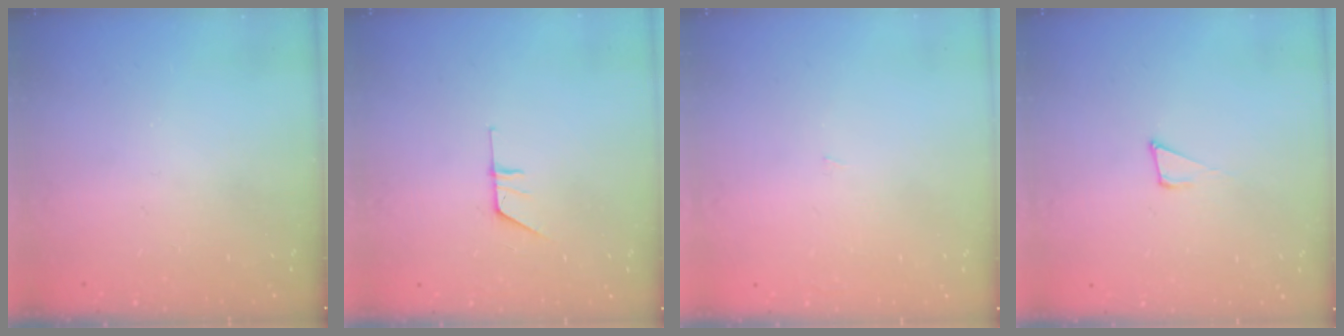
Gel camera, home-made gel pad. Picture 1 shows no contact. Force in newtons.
{"total": 5.4, "press": 5.4, "slide": 0.5}
{"total": 0.9, "press": 0.9, "slide": 0.0}
{"total": 6.3, "press": 6.1, "slide": 1.2}